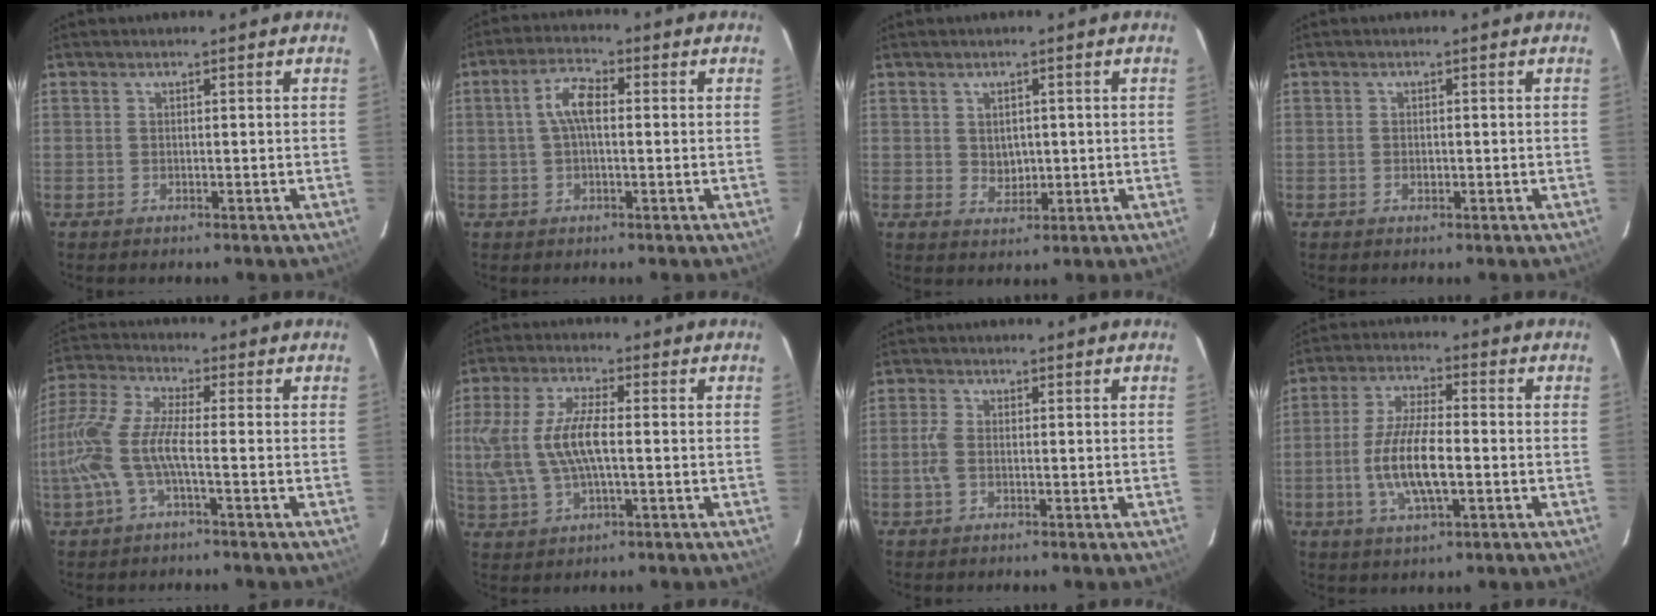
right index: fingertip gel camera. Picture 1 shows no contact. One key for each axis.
{"total": 5.4, "fx": 0.4, "fy": 2.1, "fz": 4.9, "tx": -0.100, "ty": 0.015, "tz": 0.005}
{"total": 3.3, "fx": 0.3, "fy": 2.8, "fz": 1.7, "tx": -0.025, "ty": -0.001, "tz": 0.011}
{"total": 1.0, "fx": -0.2, "fy": 0.7, "fz": 0.6, "tx": -0.012, "ty": 0.002, "tz": -0.004}
{"total": 12.6, "fx": -3.3, "fy": 2.9, "fz": 11.9, "tx": -0.257, "ty": -0.002, "tz": -0.068}
{"total": 12.2, "fx": -0.1, "fy": 4.8, "fz": 11.2, "tx": -0.237, "ty": 0.004, "tz": 0.003}
{"total": 2.9, "fx": -0.6, "fy": 1.5, "fz": 2.4, "tx": -0.060, "ty": 0.003, "tz": -0.013}
{"total": 11.2, "fx": -2.4, "fy": 3.4, "fz": 10.4, "tx": -0.210, "ty": -0.004, "tz": -0.046}